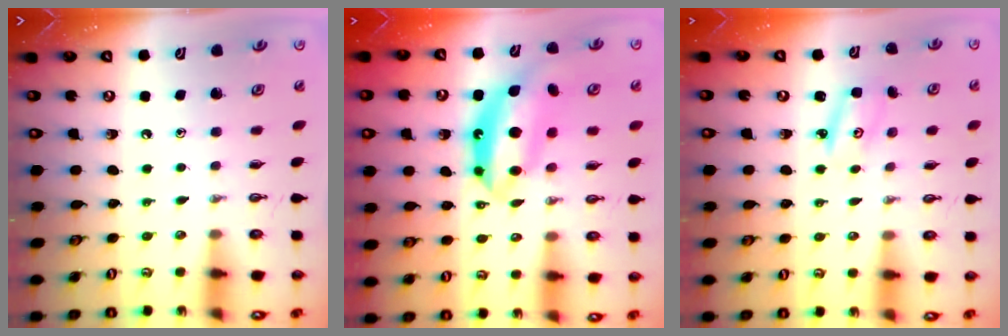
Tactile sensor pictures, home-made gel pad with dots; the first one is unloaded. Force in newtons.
{"total": 13.6, "press": 13.5, "slide": 1.2}
{"total": 3.2, "press": 3.2, "slide": 0.3}